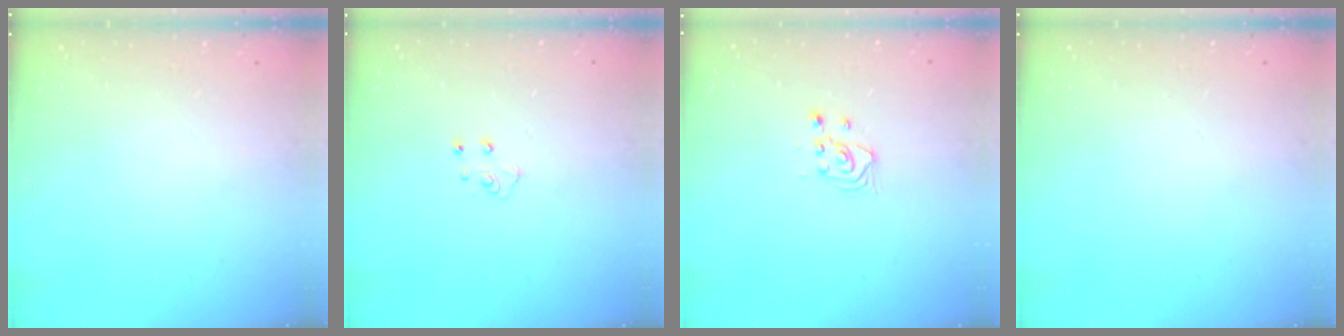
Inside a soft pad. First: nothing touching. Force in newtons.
{"total": 5.1, "press": 5.1, "slide": 0.4}
{"total": 3.2, "press": 3.2, "slide": 0.4}
{"total": 0.0}